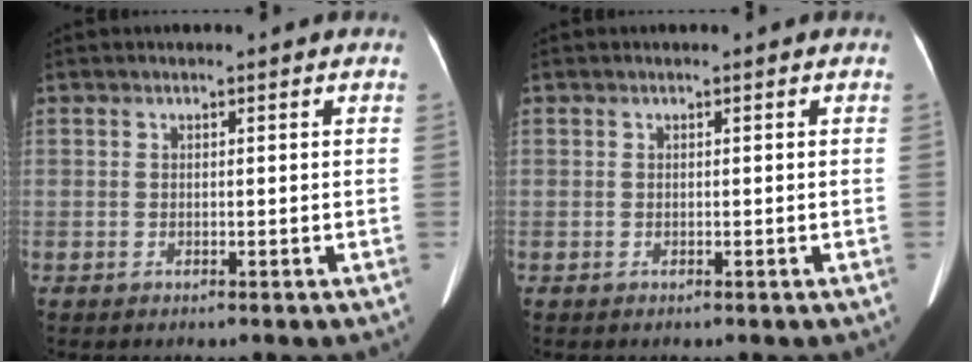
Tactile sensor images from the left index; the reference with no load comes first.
{"total": 0.0}